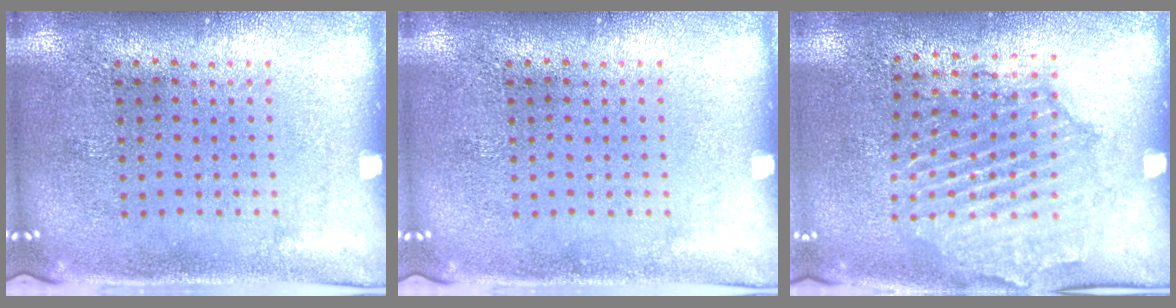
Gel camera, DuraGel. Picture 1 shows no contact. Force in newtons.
{"total": 0.0}
{"total": 1.6, "press": 1.6, "slide": 0.2}